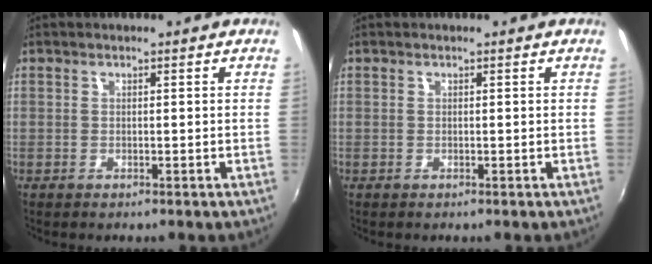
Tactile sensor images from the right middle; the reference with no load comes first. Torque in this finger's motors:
{"motor_torque": [-0.01, -0.01, 0.00, 0.00]}